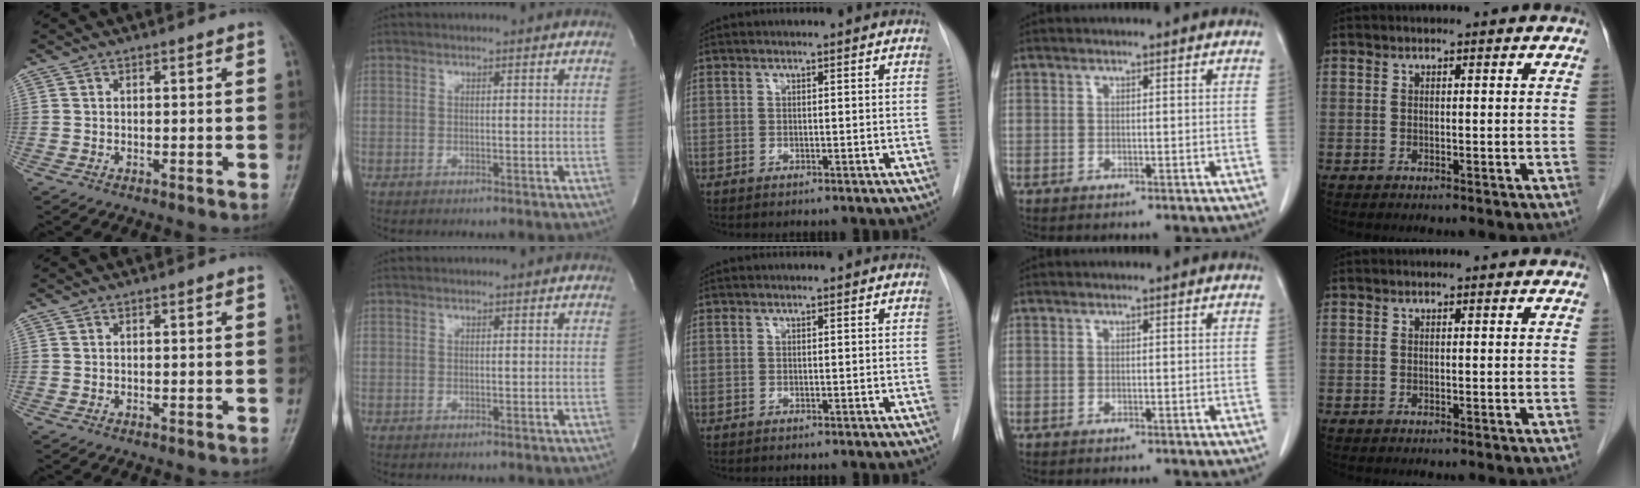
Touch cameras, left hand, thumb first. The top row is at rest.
{}